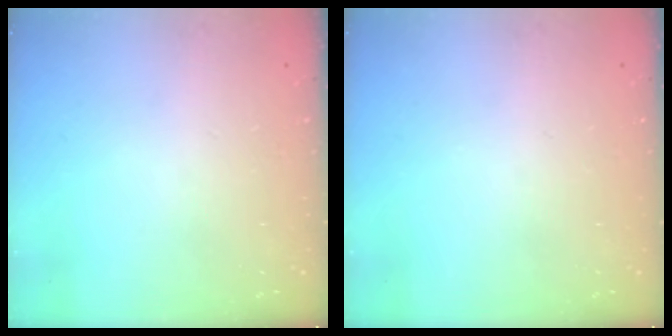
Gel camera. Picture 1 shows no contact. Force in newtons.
{"total": 0.0}